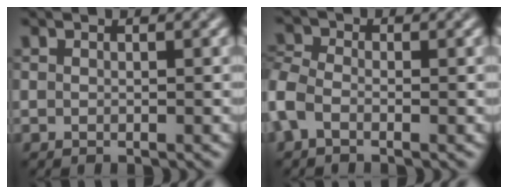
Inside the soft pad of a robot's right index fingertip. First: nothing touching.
{"total": 2.6, "force": [-0.9, 1.8, 1.7], "torque": [-0.042, 0.006, -0.035]}